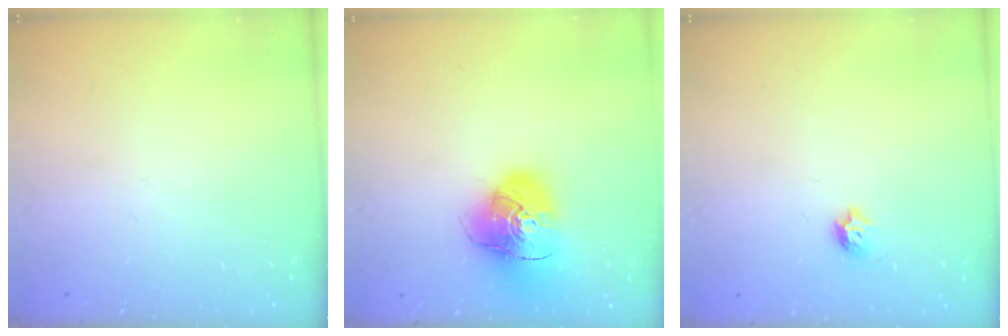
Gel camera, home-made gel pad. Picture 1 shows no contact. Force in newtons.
{"total": 15.6, "press": 15.4, "slide": 2.4}
{"total": 4.7, "press": 4.6, "slide": 1.2}